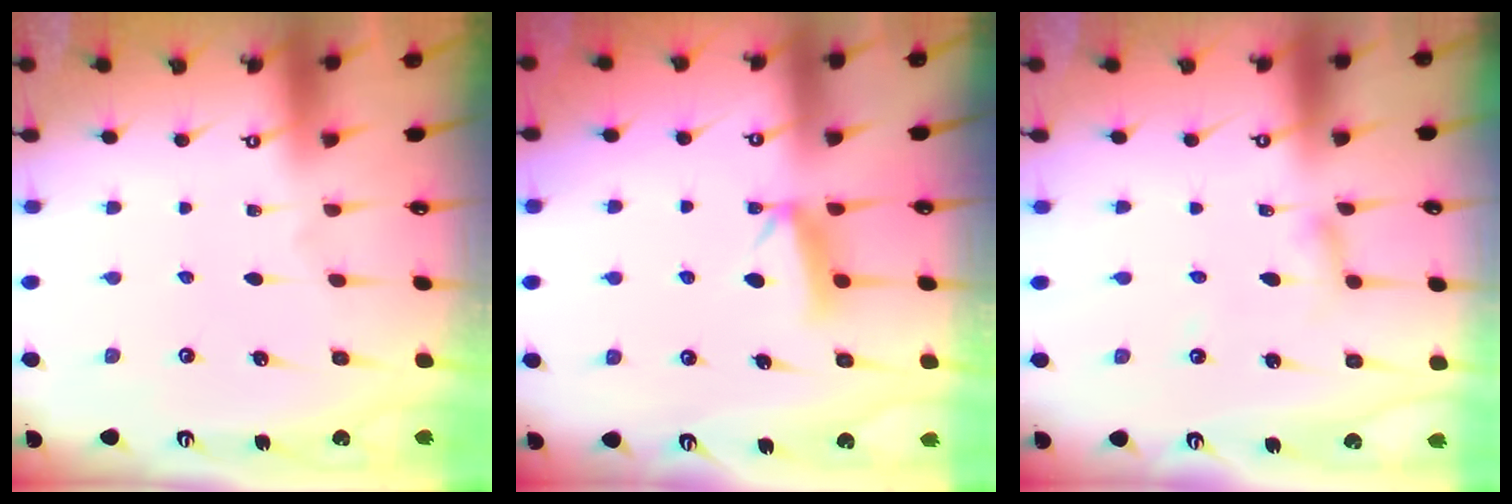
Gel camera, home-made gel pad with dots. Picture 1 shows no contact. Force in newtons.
{"total": 6.3, "press": 6.2, "slide": 0.8}
{"total": 2.8, "press": 2.8, "slide": 0.3}